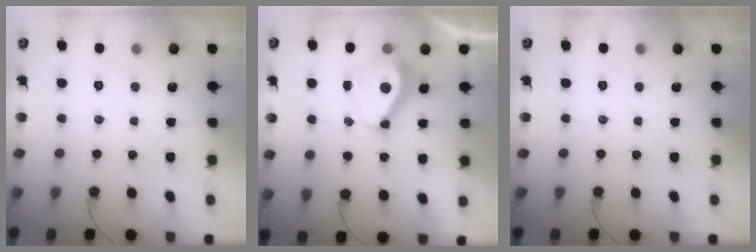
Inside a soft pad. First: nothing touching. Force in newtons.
{"total": 7.9, "press": 7.8, "slide": 0.8}
{"total": 0.0}